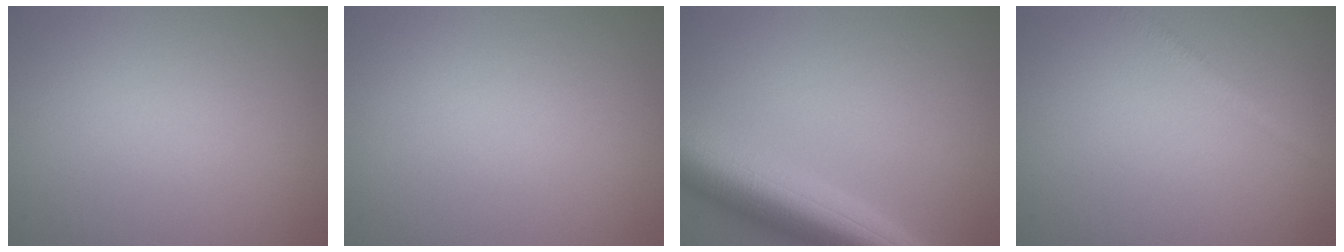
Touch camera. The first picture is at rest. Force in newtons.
{"total": 0.0}
{"total": 9.6, "press": 9.6, "slide": 0.5}
{"total": 1.2, "press": 1.2, "slide": 0.1}